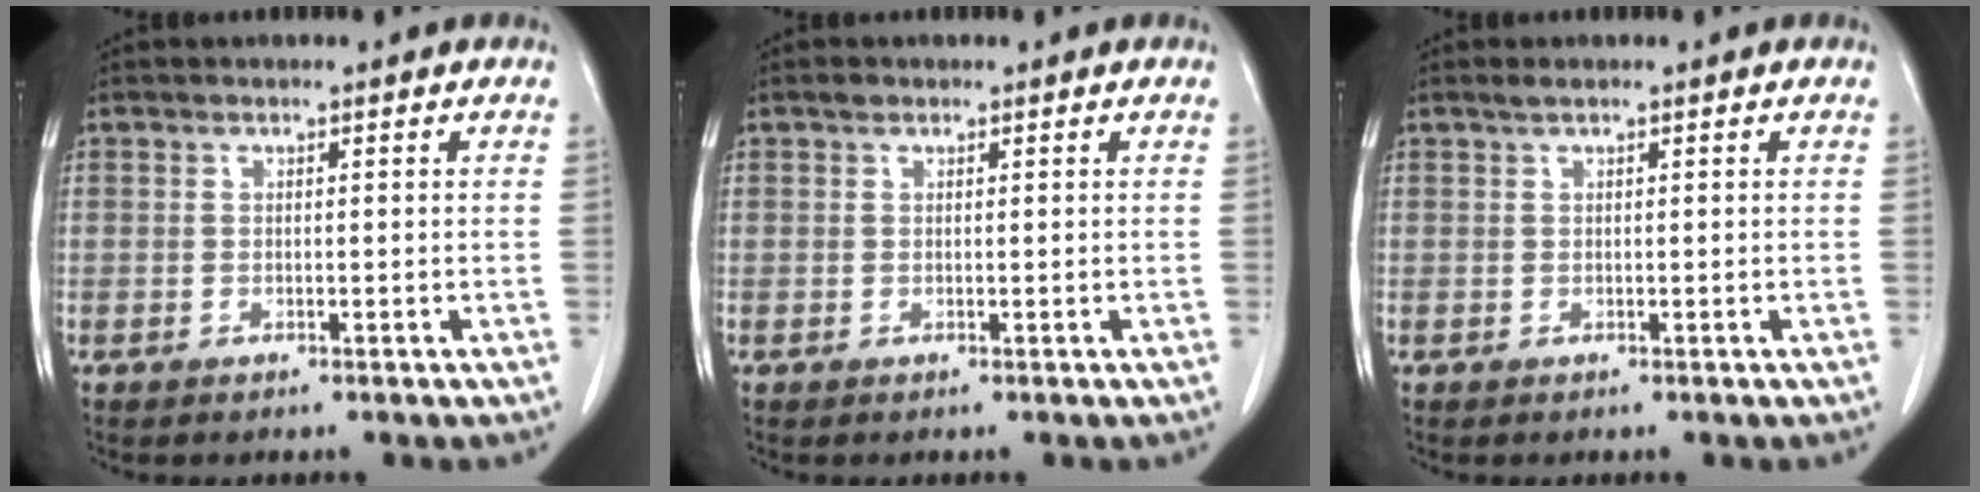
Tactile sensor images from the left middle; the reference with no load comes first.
{"total": 0.6, "force": [0.5, 0.3, 0.2], "torque": [-0.007, 0.004, 0.007]}
{"total": 0.8, "force": [0.6, 0.0, 0.5], "torque": [-0.016, 0.005, 0.014]}